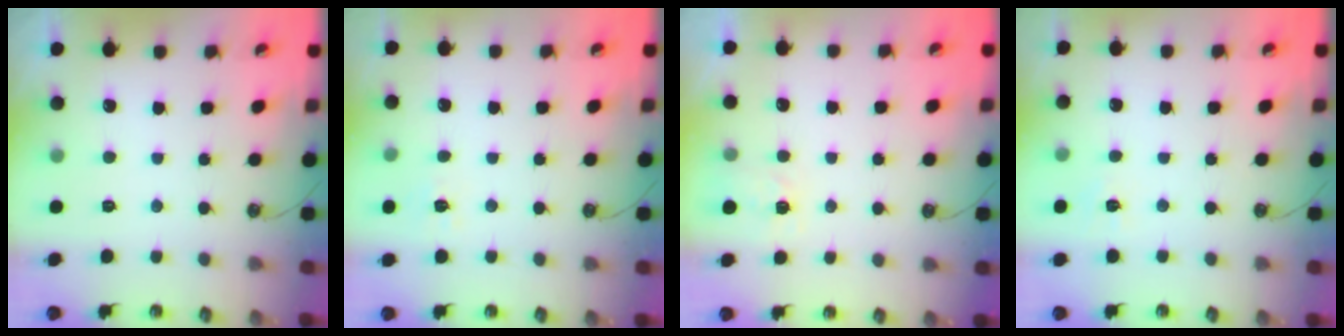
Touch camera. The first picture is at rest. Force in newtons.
{"total": 5.3, "press": 5.3, "slide": 0.6}
{"total": 4.0, "press": 4.0, "slide": 0.5}
{"total": 4.0, "press": 3.9, "slide": 0.4}